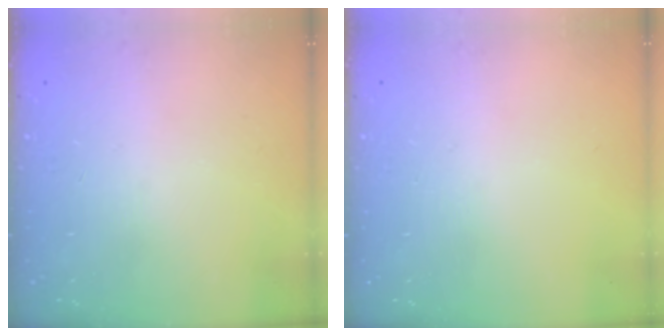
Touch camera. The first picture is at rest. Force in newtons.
{"total": 0.0}